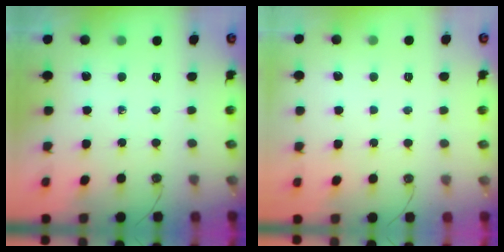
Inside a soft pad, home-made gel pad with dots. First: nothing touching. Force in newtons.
{"total": 0.9, "press": 0.9, "slide": 0.0}